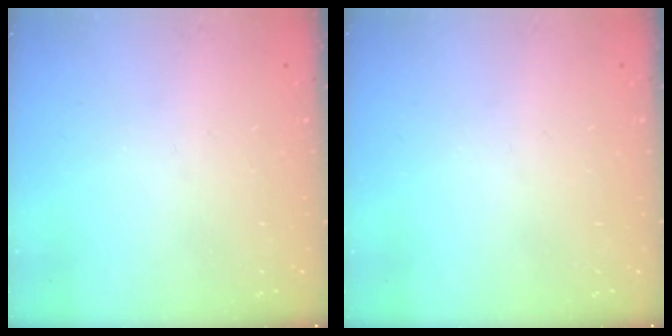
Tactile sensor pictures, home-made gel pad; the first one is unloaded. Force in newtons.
{"total": 0.0}